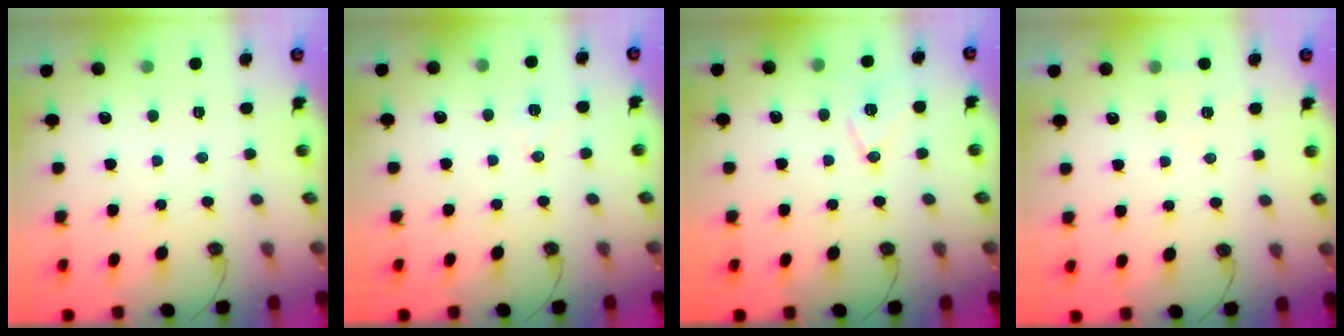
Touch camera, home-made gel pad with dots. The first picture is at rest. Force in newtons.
{"total": 5.7, "press": 4.6, "slide": 3.3}
{"total": 10.5, "press": 9.9, "slide": 3.6}
{"total": 5.4, "press": 3.3, "slide": 4.3}